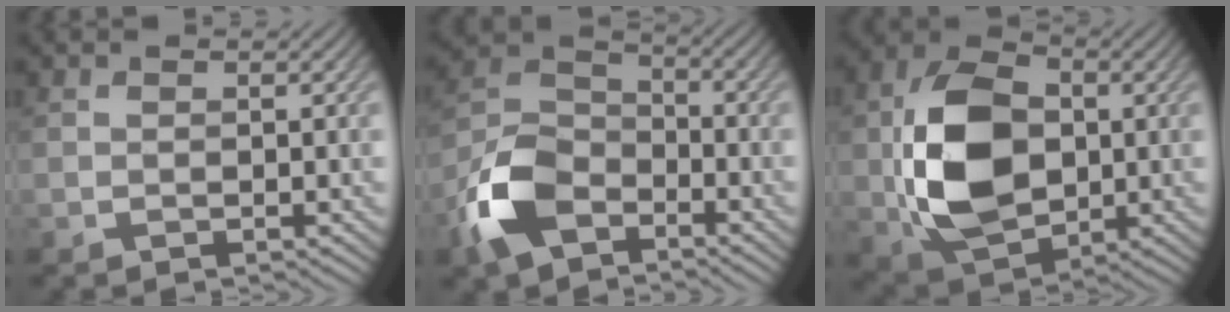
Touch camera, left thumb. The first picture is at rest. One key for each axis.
{"total": 10.4, "fx": -5.8, "fy": 6.1, "fz": 6.1, "tx": -0.152, "ty": -0.007, "tz": -0.137}
{"total": 13.0, "fx": -0.2, "fy": 9.0, "fz": 9.4, "tx": -0.207, "ty": 0.003, "tz": -0.008}